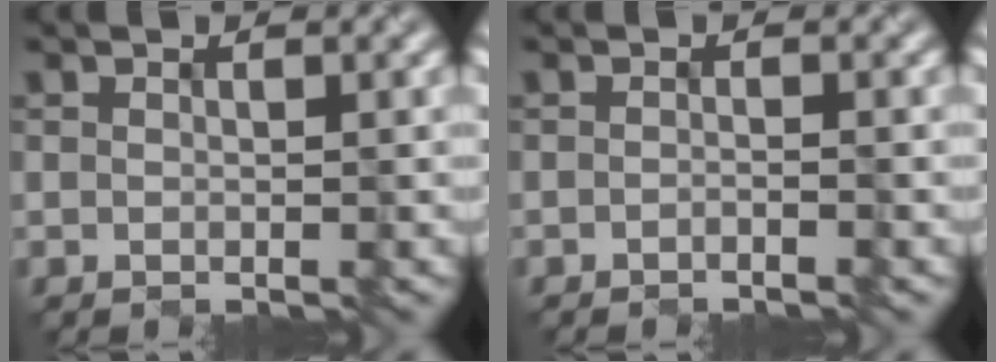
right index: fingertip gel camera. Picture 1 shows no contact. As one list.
[{"total": 0.9, "force": [-0.8, 0.0, 0.3], "torque": [-0.006, 0.002, -0.016]}]